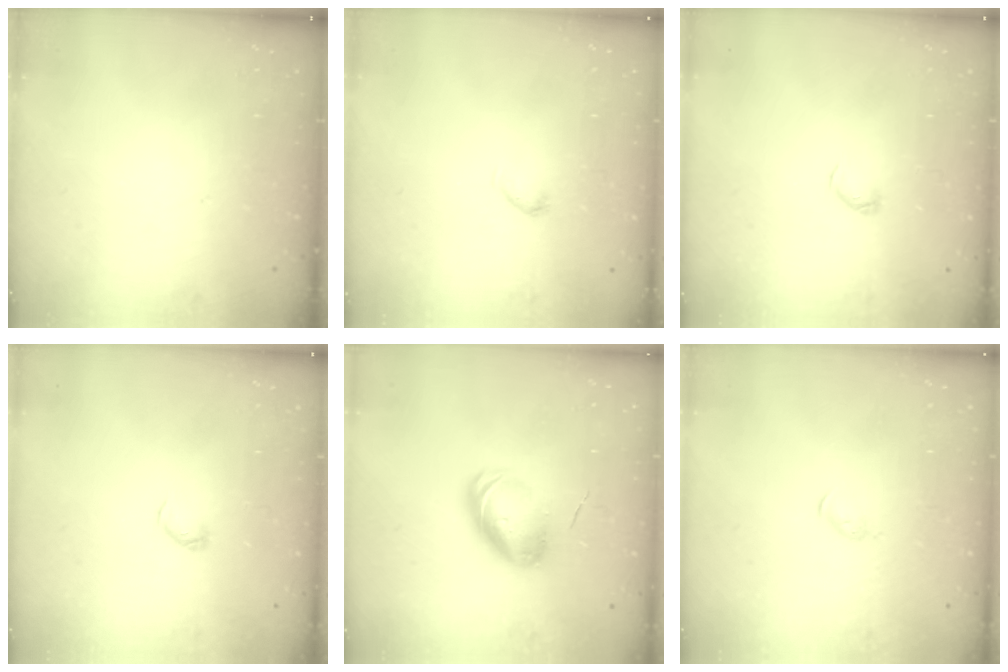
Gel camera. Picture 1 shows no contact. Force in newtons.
{"total": 3.1, "press": 3.1, "slide": 0.5}
{"total": 2.5, "press": 2.5, "slide": 0.4}
{"total": 2.5, "press": 2.5, "slide": 0.4}
{"total": 8.9, "press": 8.7, "slide": 1.8}
{"total": 3.6, "press": 3.5, "slide": 0.8}